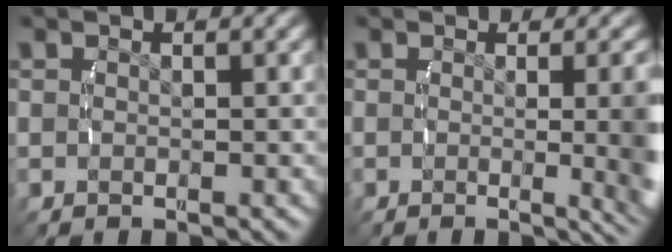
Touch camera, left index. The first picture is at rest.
{"total": 5.8, "force": [-0.5, 1.2, 5.6], "torque": [-0.055, -0.001, -0.012]}